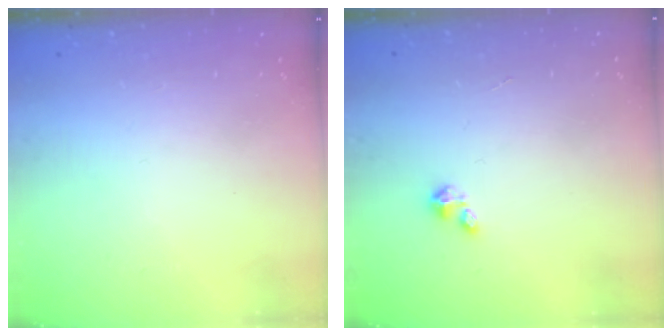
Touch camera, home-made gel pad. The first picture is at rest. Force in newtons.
{"total": 1.2, "press": 1.2, "slide": 0.2}